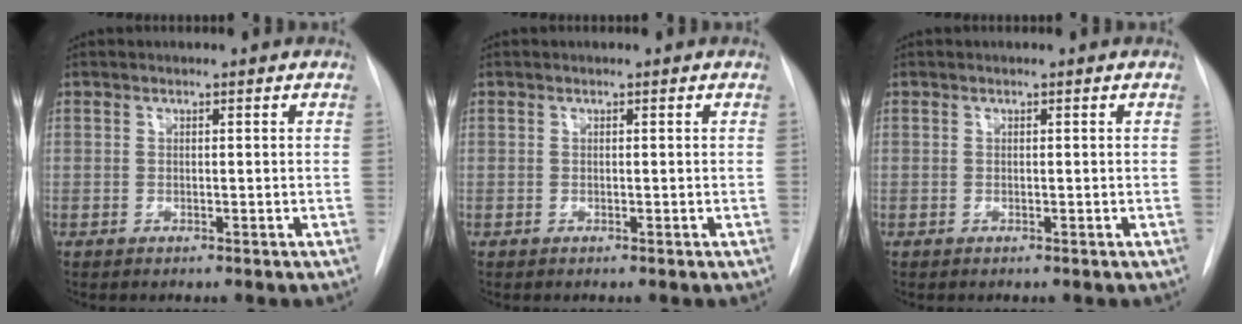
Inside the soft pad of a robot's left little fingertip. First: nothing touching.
{"total": 0.0}
{"total": 0.0}